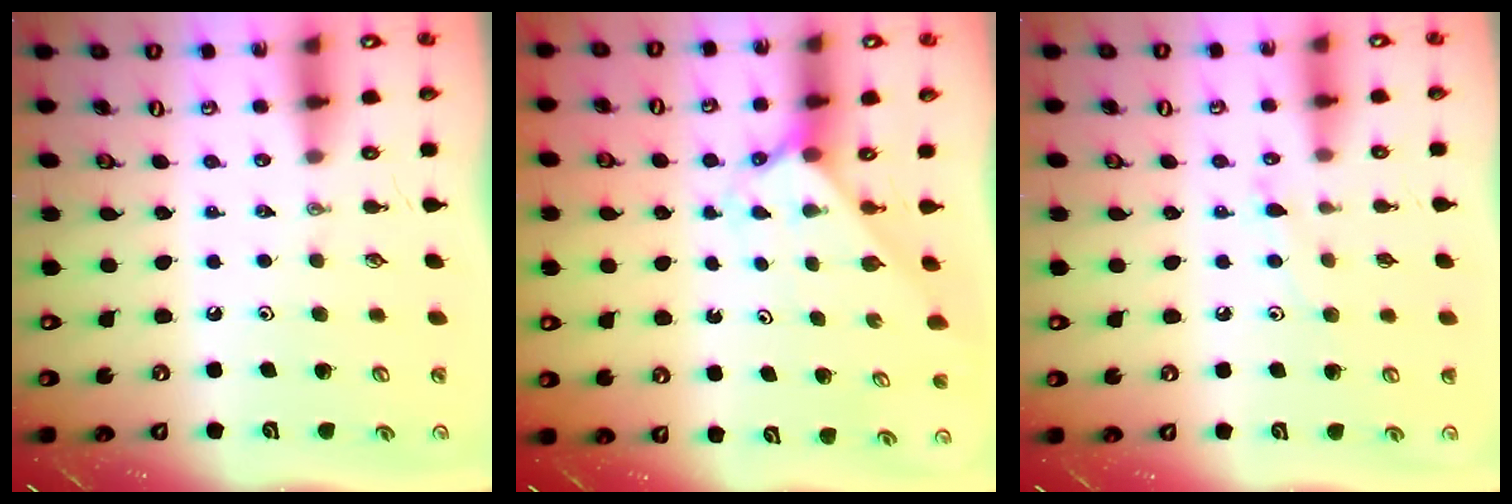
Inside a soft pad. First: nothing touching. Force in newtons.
{"total": 2.3, "press": 2.3, "slide": 0.2}
{"total": 6.7, "press": 6.6, "slide": 0.7}